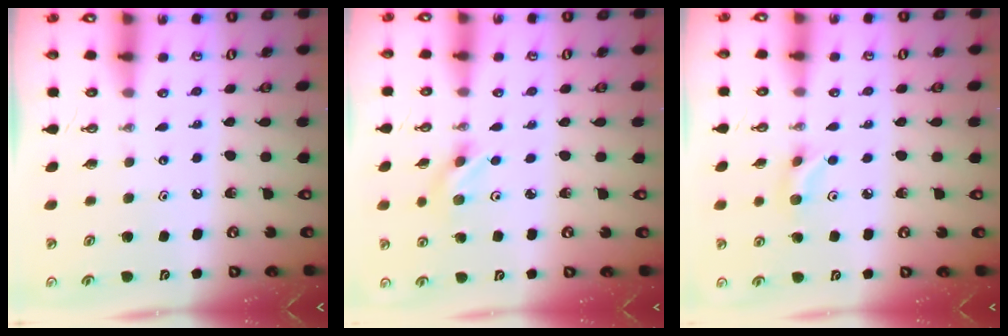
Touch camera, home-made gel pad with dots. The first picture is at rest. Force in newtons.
{"total": 2.2, "press": 2.1, "slide": 0.6}
{"total": 4.6, "press": 4.5, "slide": 0.8}